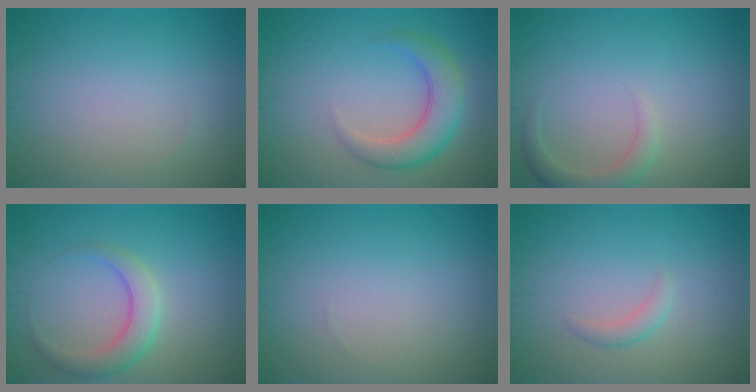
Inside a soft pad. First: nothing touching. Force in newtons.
{"total": 4.4, "press": 4.4, "slide": 0.2}
{"total": 2.2, "press": 2.2, "slide": 0.3}
{"total": 3.1, "press": 3.1, "slide": 0.3}
{"total": 0.0}
{"total": 1.2, "press": 1.2, "slide": 0.0}